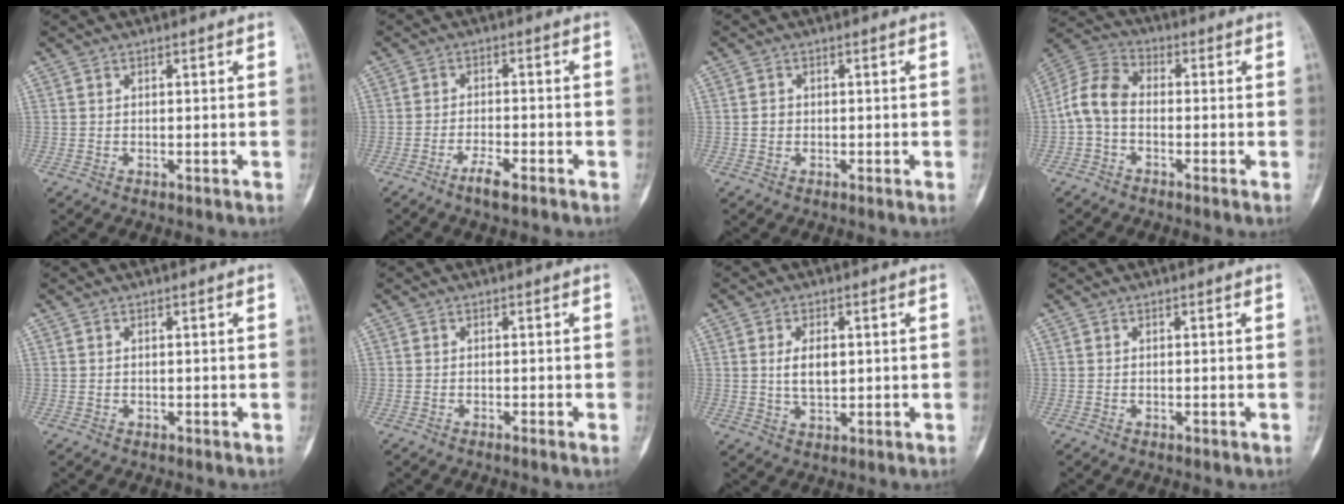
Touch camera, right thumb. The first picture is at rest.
{"total": 3.8, "force": [-2.7, 0.8, 2.6], "torque": [-0.056, 0.014, -0.051]}
{"total": 1.2, "force": [-0.3, 1.0, 0.6], "torque": [-0.006, 0.003, -0.006]}
{"total": 7.9, "force": [-1.4, 5.1, 6.0], "torque": [-0.115, 0.023, -0.047]}
{"total": 0.0}
{"total": 0.5, "force": [-0.4, -0.2, 0.3], "torque": [-0.007, 0.000, -0.012]}
{"total": 5.0, "force": [0.8, 2.9, 4.0], "torque": [-0.067, -0.004, 0.017]}
{"total": 0.0}